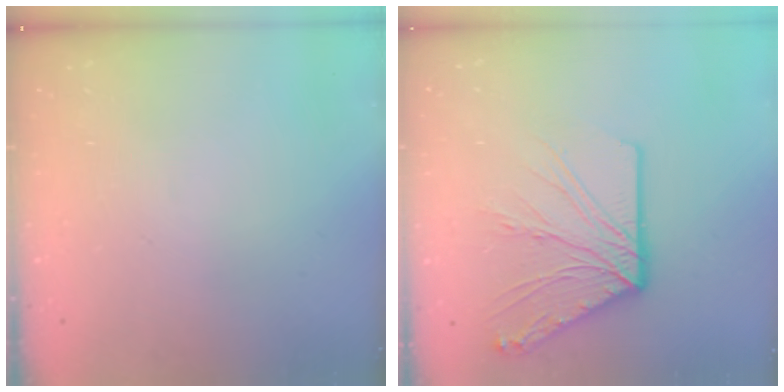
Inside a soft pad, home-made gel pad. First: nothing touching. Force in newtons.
{"total": 16.4, "press": 16.4, "slide": 1.2}